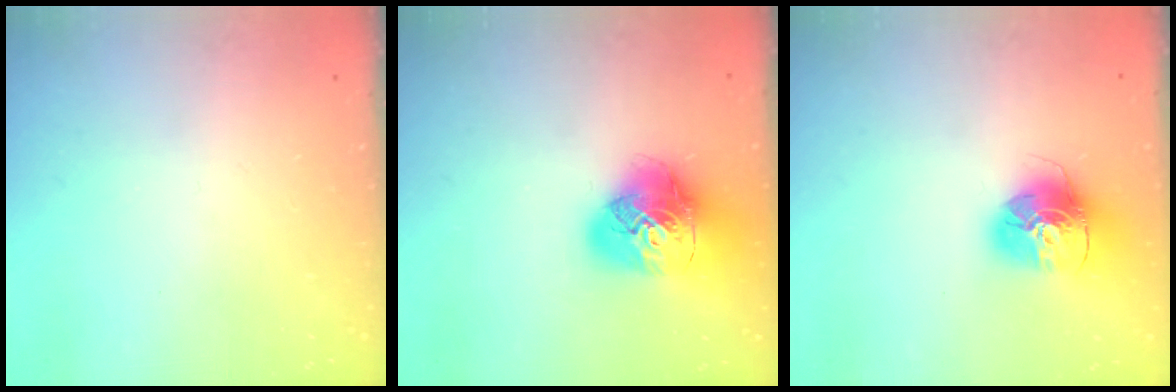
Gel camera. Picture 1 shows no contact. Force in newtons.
{"total": 18.2, "press": 18.0, "slide": 2.2}
{"total": 16.4, "press": 16.3, "slide": 1.8}